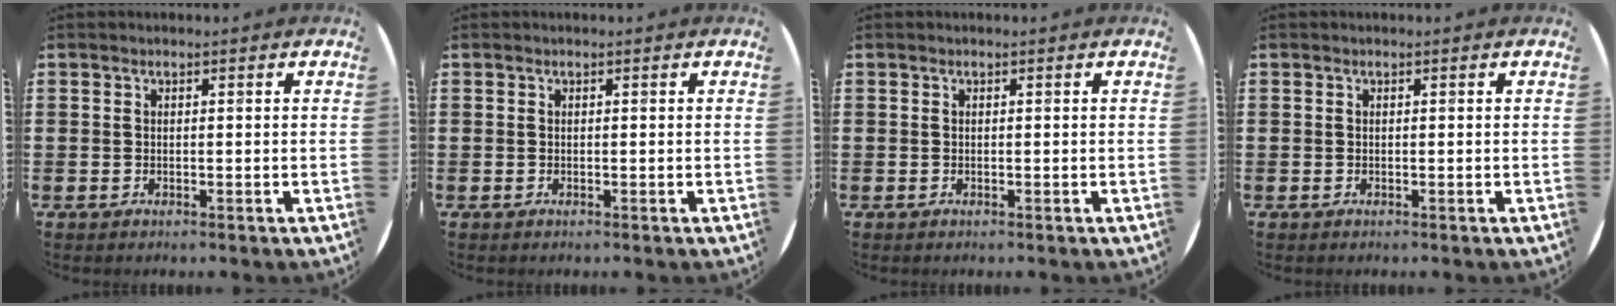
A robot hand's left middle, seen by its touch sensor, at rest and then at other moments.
{"total": 0.0}
{"total": 0.0}
{"total": 0.0}